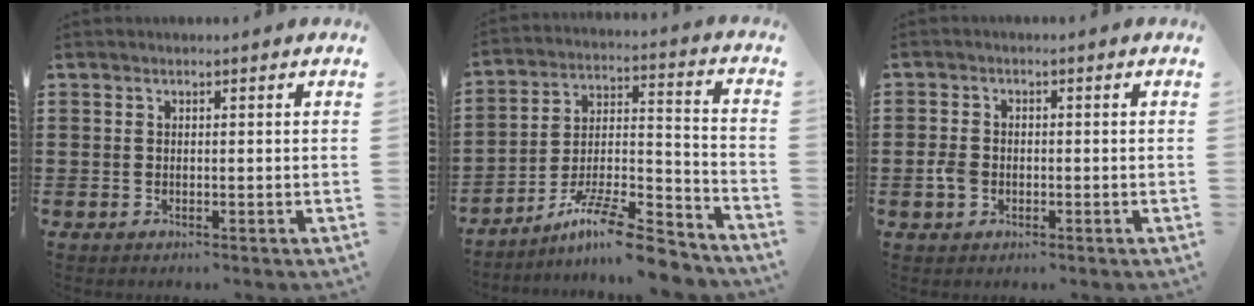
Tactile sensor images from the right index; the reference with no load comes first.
{"total": 12.1, "force": [-9.9, 1.5, 6.8], "torque": [-0.102, 0.027, -0.184]}
{"total": 2.8, "force": [-0.8, 2.1, 1.6], "torque": [-0.046, -0.003, -0.019]}